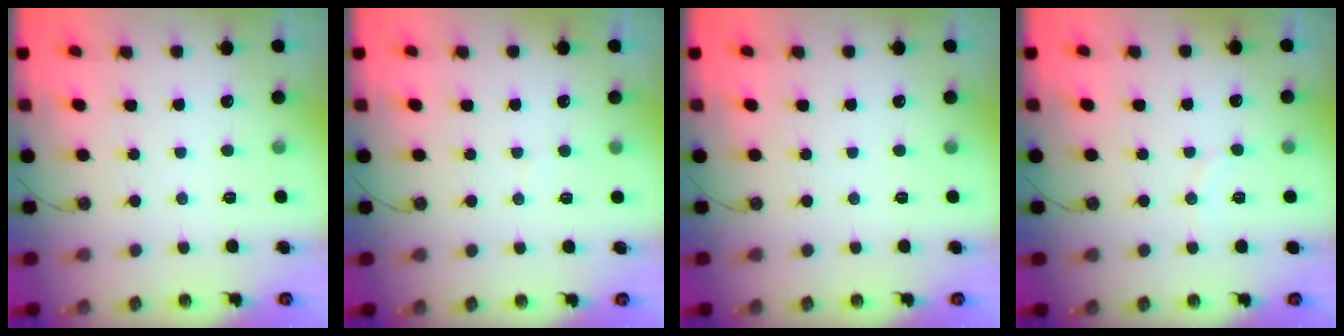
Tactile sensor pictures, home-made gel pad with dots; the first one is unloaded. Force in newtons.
{"total": 2.5, "press": 2.5, "slide": 0.2}
{"total": 0.0}
{"total": 3.8, "press": 3.8, "slide": 0.4}